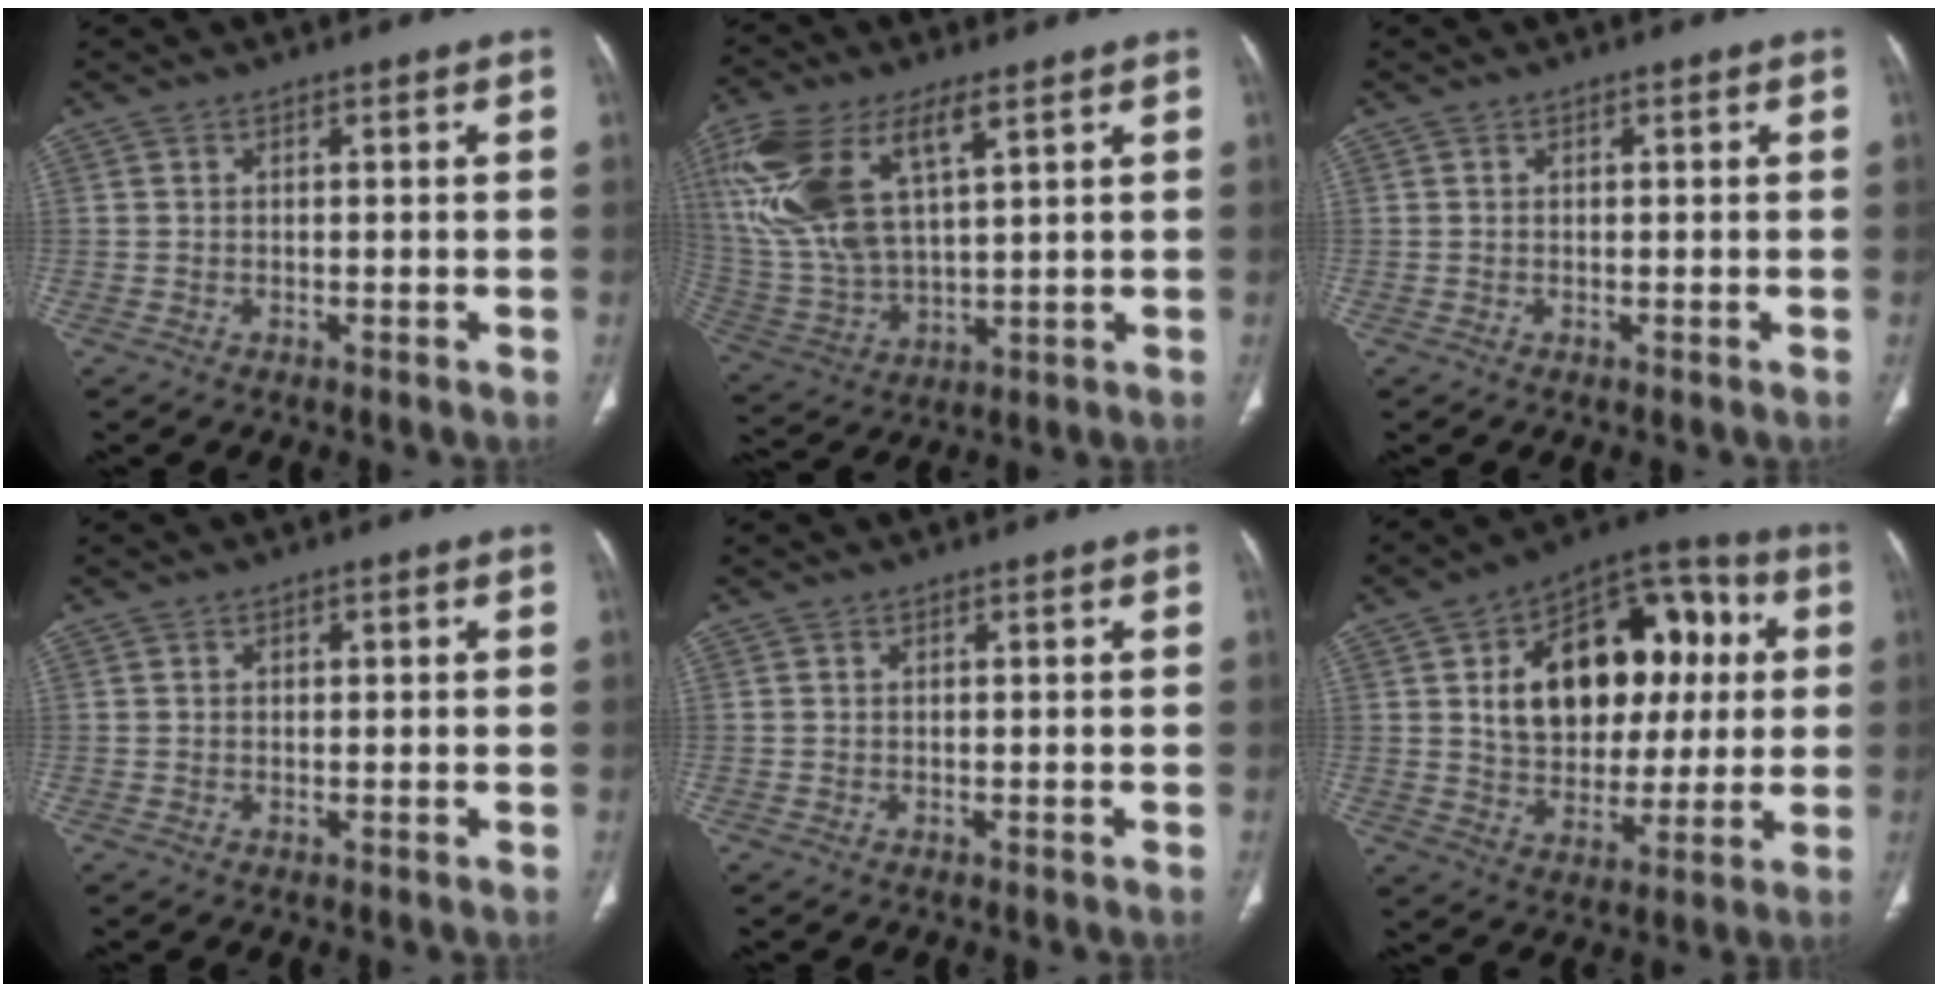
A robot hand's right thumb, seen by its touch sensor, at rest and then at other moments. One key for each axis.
{"total": 19.2, "fx": 7.8, "fy": 8.5, "fz": 15.4, "tx": -0.335, "ty": -0.013, "tz": 0.158}
{"total": 0.0}
{"total": 0.8, "fx": 0.2, "fy": 0.6, "fz": 0.5, "tx": -0.004, "ty": 0.000, "tz": 0.001}
{"total": 0.0}
{"total": 22.8, "fx": 4.5, "fy": 14.9, "fz": 16.7, "tx": -0.204, "ty": 0.020, "tz": 0.072}